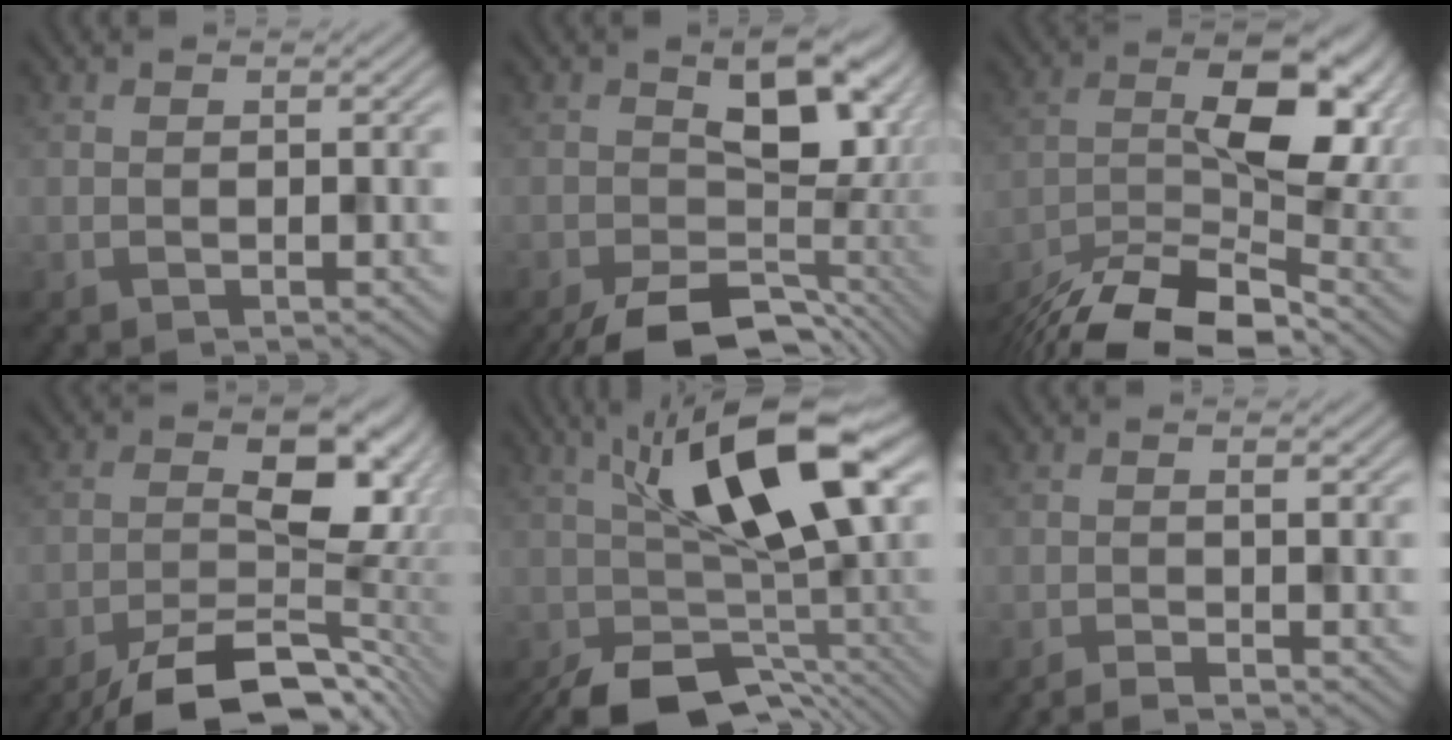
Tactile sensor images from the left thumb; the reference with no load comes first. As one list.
[{"total": 14.3, "force": [-4.5, 8.0, 11.0], "torque": [-0.155, -0.029, -0.062]}, {"total": 15.5, "force": [-7.4, 6.5, 11.9], "torque": [-0.204, -0.018, -0.129]}, {"total": 13.2, "force": [-6.7, 5.6, 9.9], "torque": [-0.141, -0.010, -0.112]}, {"total": 14.5, "force": [-1.7, 6.9, 12.6], "torque": [-0.199, -0.010, -0.036]}, {"total": 2.0, "force": [-1.0, 0.2, 1.7], "torque": [-0.018, 0.008, -0.029]}]